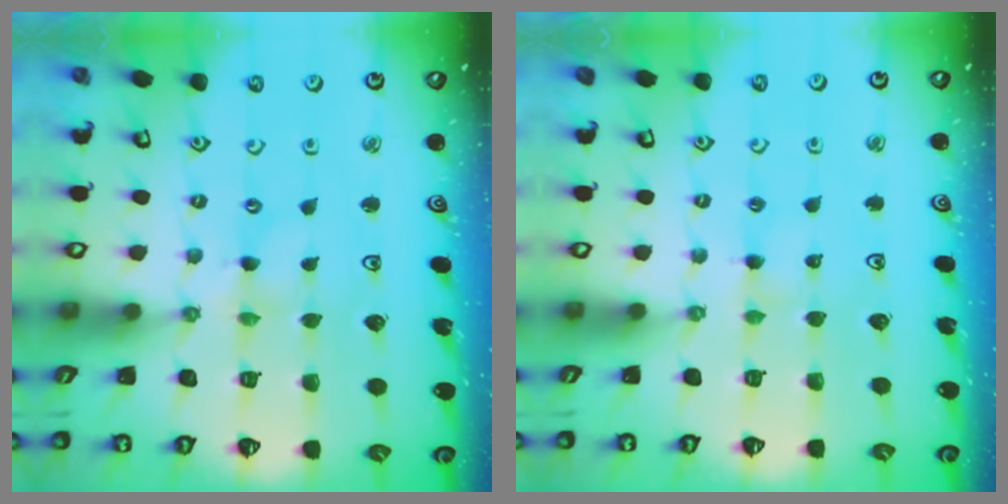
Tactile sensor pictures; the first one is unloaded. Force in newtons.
{"total": 1.8, "press": 1.8, "slide": 0.2}